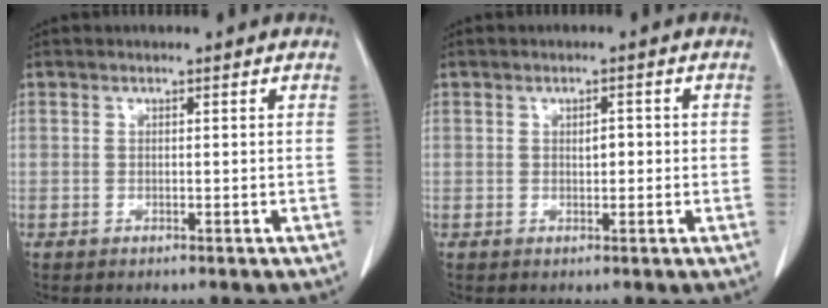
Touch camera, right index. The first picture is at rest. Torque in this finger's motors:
{"motor_torque": [-0.02, -0.01, 0.00, 0.00]}